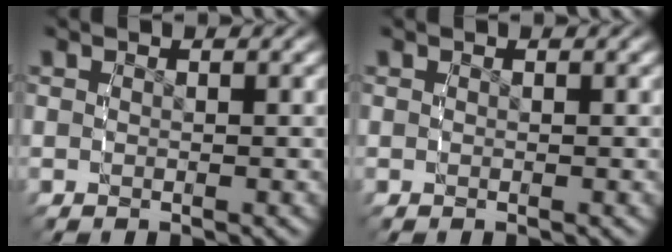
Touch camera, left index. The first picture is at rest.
{"total": 0.0}